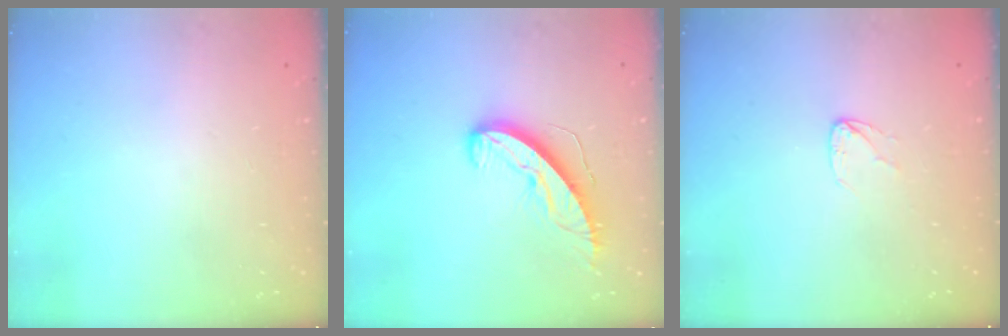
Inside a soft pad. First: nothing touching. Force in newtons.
{"total": 9.9, "press": 9.9, "slide": 0.3}
{"total": 3.6, "press": 3.6, "slide": 0.3}